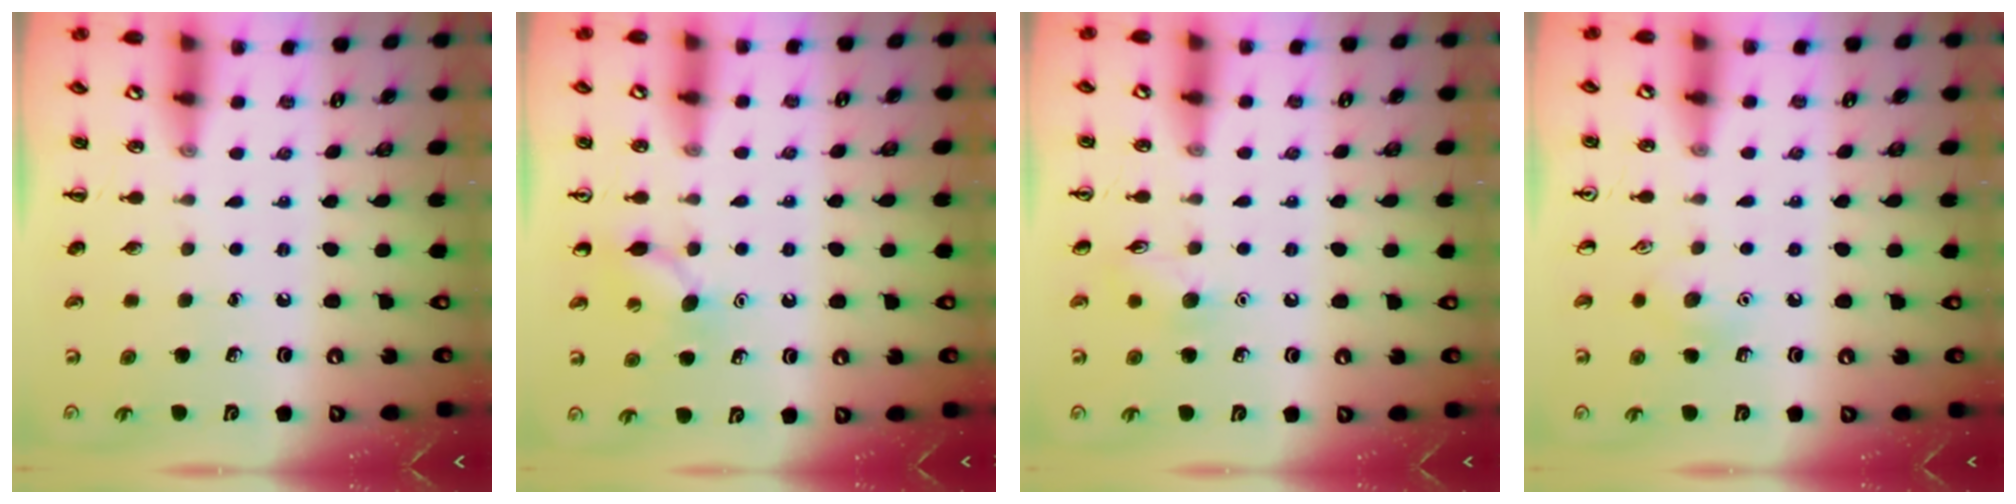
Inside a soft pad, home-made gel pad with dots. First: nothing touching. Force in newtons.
{"total": 7.5, "press": 7.3, "slide": 2.0}
{"total": 6.5, "press": 6.3, "slide": 1.6}
{"total": 6.8, "press": 6.6, "slide": 1.6}